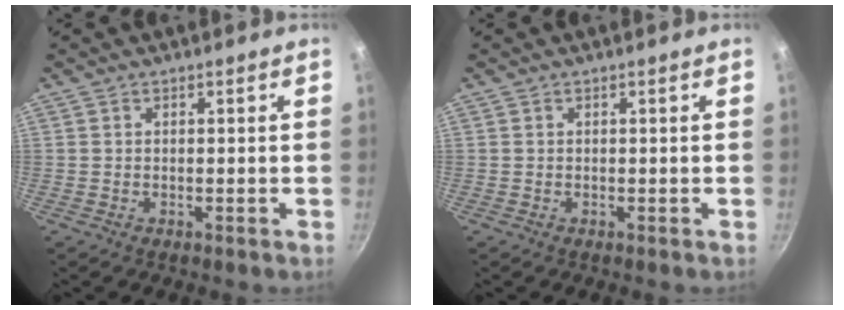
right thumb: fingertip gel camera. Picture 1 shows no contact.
{"total": 0.0}